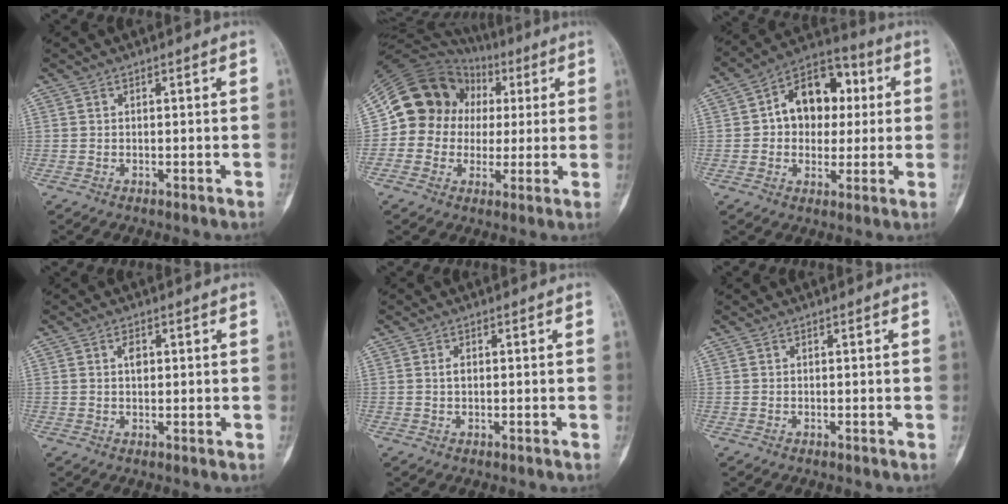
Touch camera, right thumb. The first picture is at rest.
{"total": 14.7, "force": [2.4, 13.5, 5.2], "torque": [-0.061, 0.033, 0.045]}
{"total": 14.4, "force": [2.3, 10.4, 9.8], "torque": [-0.094, 0.022, 0.026]}
{"total": 2.3, "force": [0.6, 1.5, 1.6], "torque": [-0.018, 0.002, 0.008]}
{"total": 1.1, "force": [0.1, 0.6, 0.9], "torque": [-0.012, -0.001, 0.002]}
{"total": 0.0}